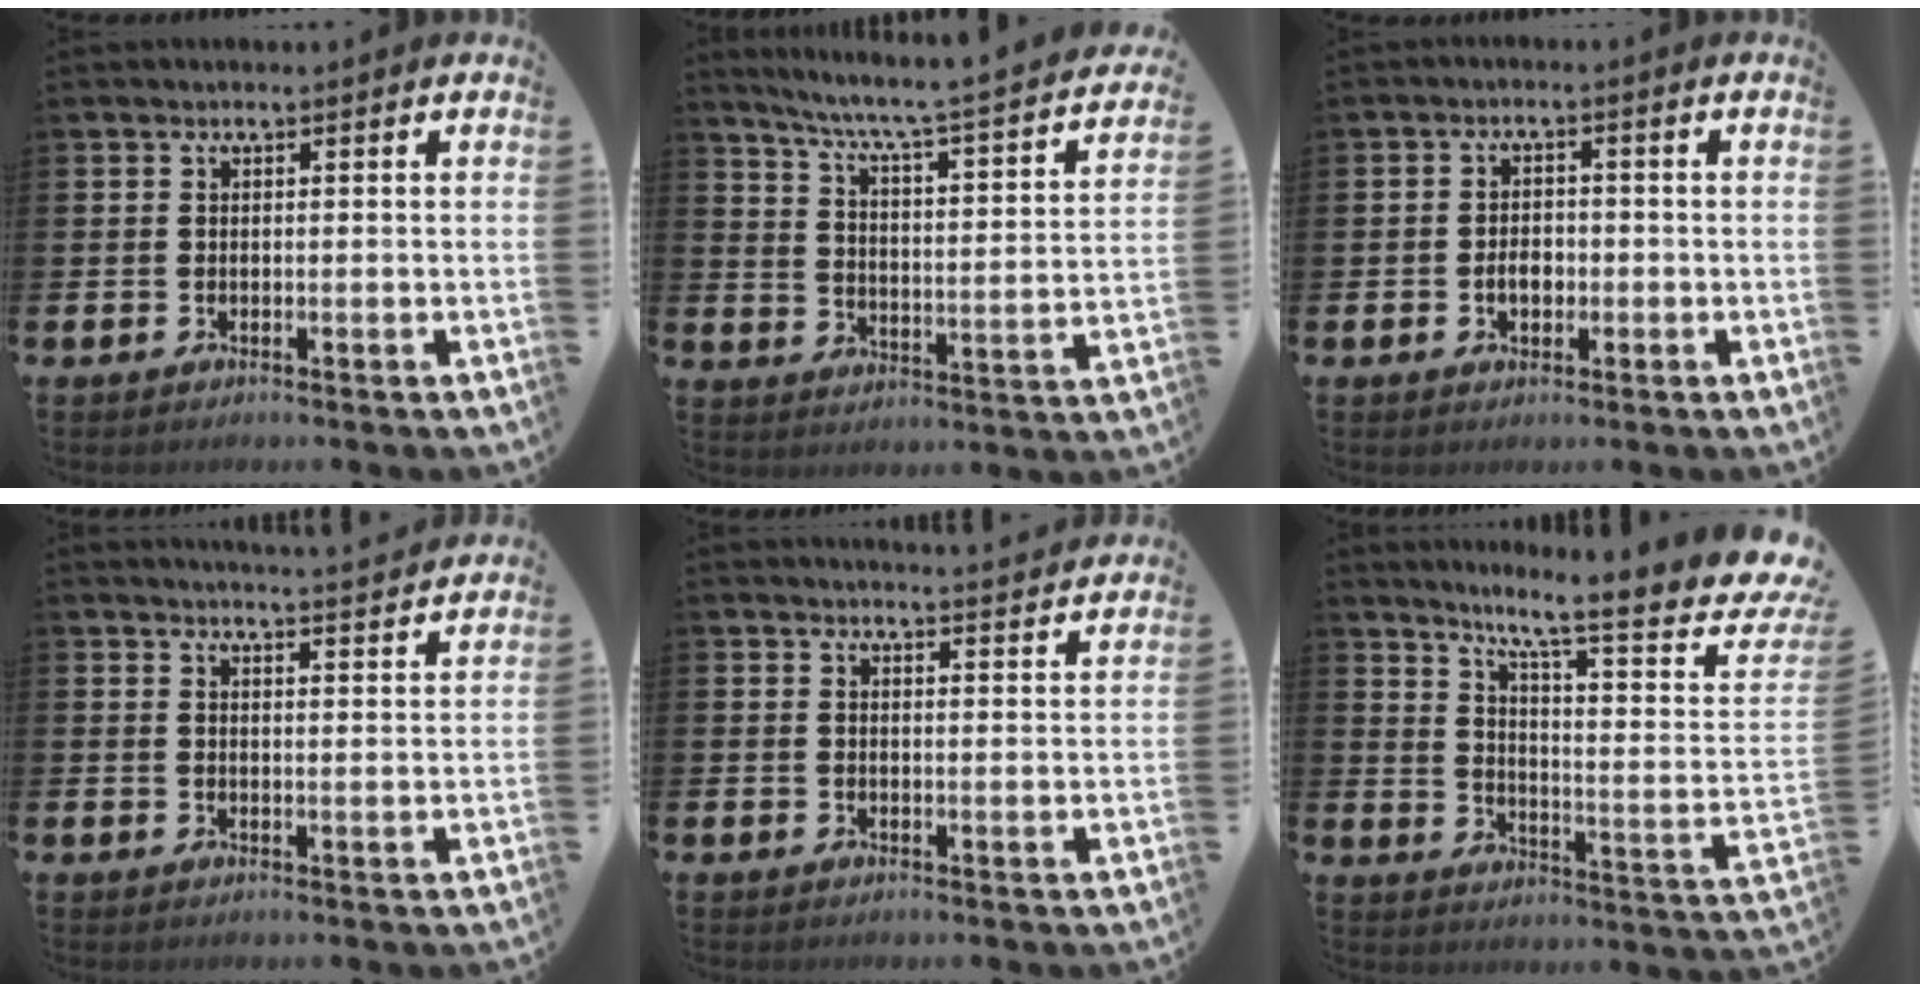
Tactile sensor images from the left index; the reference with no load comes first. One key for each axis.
{"total": 5.4, "fx": 4.7, "fy": 0.0, "fz": 2.8, "tx": -0.078, "ty": -0.047, "tz": 0.068}
{"total": 2.9, "fx": -0.7, "fy": 2.0, "fz": 1.9, "tx": -0.019, "ty": -0.003, "tz": -0.020}
{"total": 3.9, "fx": 3.9, "fy": -0.6, "fz": 0.2, "tx": -0.010, "ty": -0.028, "tz": 0.069}
{"total": 3.3, "fx": 3.3, "fy": -0.3, "fz": -0.1, "tx": 0.004, "ty": -0.026, "tz": 0.057}
{"total": 9.8, "fx": 7.8, "fy": 1.4, "fz": 5.8, "tx": -0.106, "ty": -0.072, "tz": 0.117}